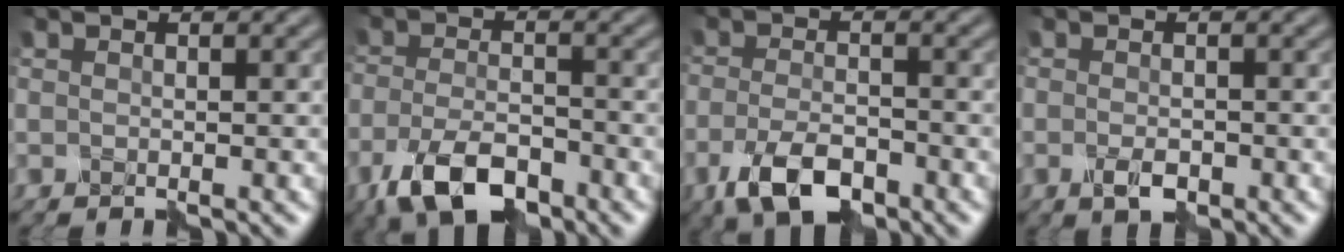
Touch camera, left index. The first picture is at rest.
{"total": 6.4, "force": [-4.0, 2.7, 4.1], "torque": [-0.086, -0.005, -0.084]}
{"total": 4.9, "force": [-2.8, 2.2, 3.4], "torque": [-0.075, -0.005, -0.060]}
{"total": 1.7, "force": [-0.7, 0.8, 1.3], "torque": [-0.027, -0.001, -0.015]}